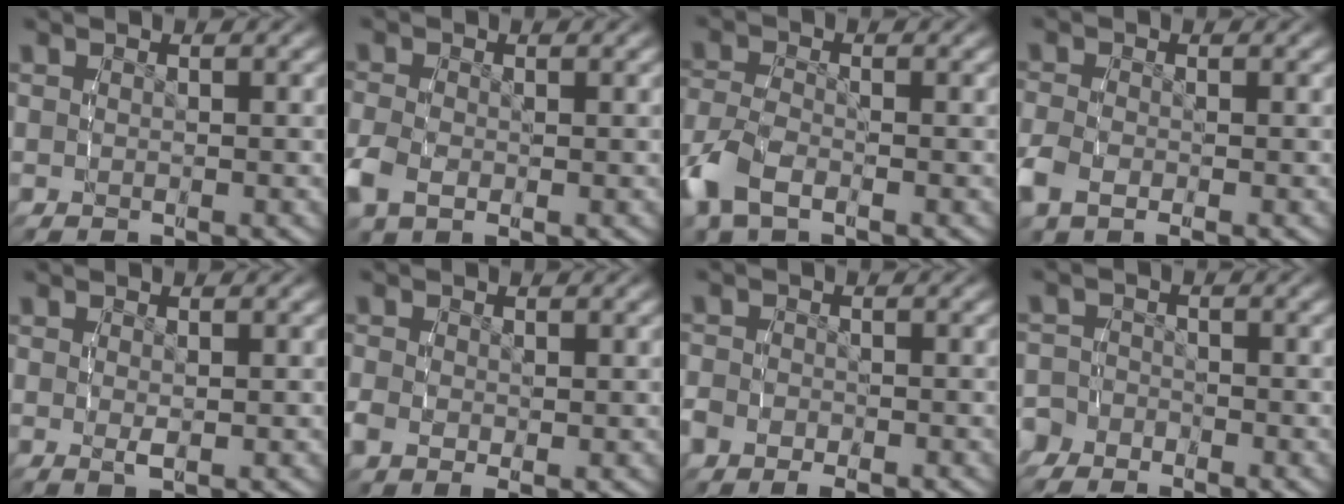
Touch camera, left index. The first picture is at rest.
{"total": 2.7, "force": [-0.9, 1.8, 1.9], "torque": [-0.053, -0.011, -0.010]}
{"total": 3.8, "force": [-2.0, 2.2, 2.4], "torque": [-0.073, -0.017, -0.028]}
{"total": 2.8, "force": [-1.2, 1.7, 2.0], "torque": [-0.051, -0.008, -0.018]}
{"total": 1.0, "force": [0.2, -0.2, 0.9], "torque": [-0.017, -0.009, 0.010]}
{"total": 2.4, "force": [-0.6, 1.7, 1.6], "torque": [-0.043, -0.019, 0.002]}
{"total": 3.3, "force": [-1.9, 2.3, 1.4], "torque": [-0.038, -0.014, -0.027]}
{"total": 2.9, "force": [-2.3, 1.7, 0.1], "torque": [-0.006, -0.014, -0.040]}